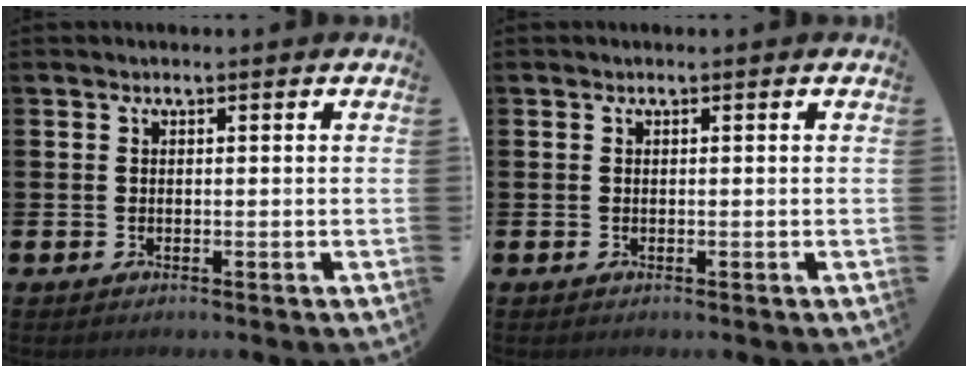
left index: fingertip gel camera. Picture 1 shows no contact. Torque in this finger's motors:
{"motor_torque": [0.00, 0.00, 0.00, 0.01]}